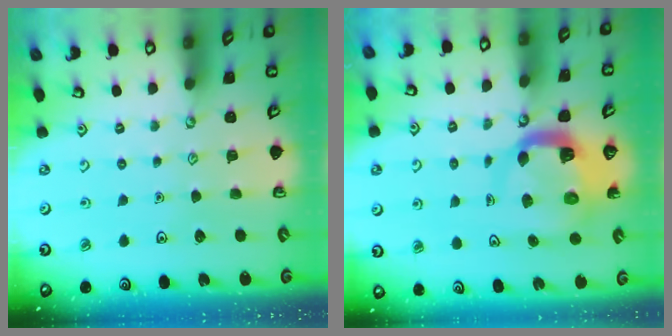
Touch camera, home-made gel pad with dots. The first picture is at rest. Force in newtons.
{"total": 8.0, "press": 7.9, "slide": 1.0}